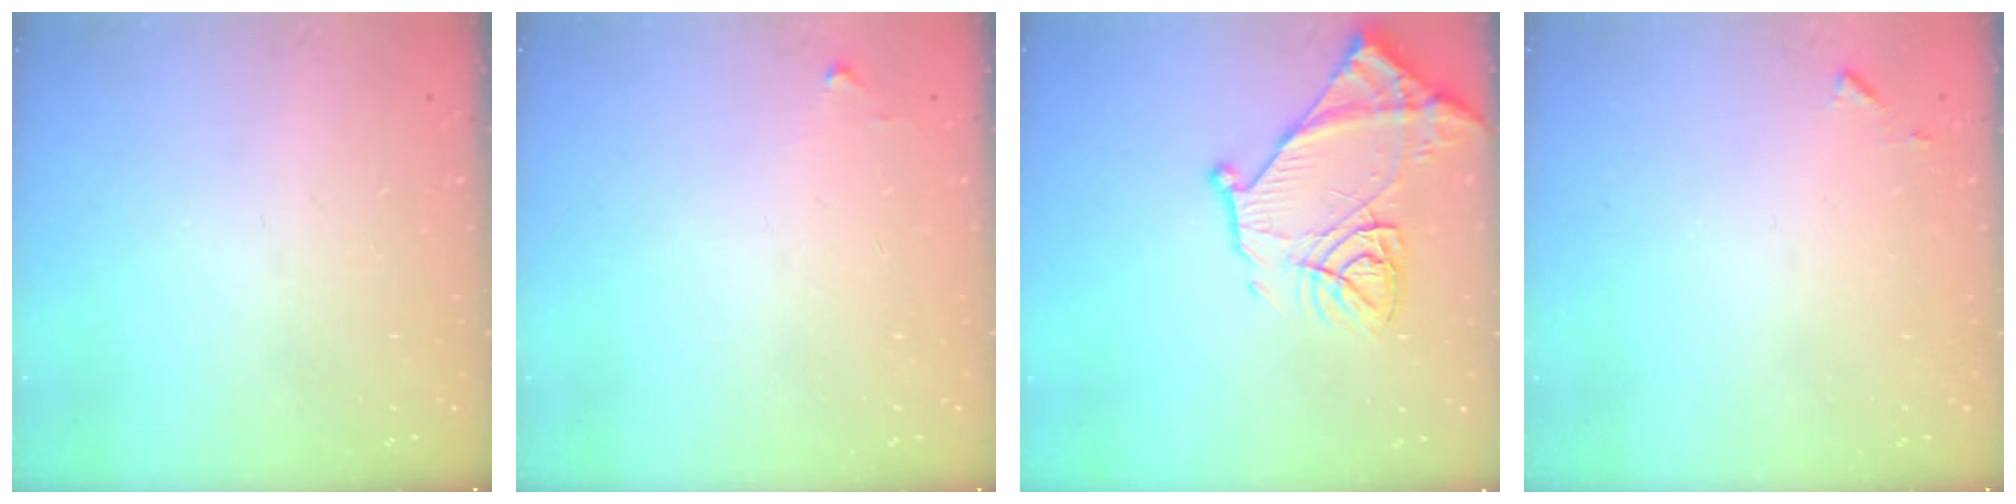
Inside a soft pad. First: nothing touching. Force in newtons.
{"total": 5.0, "press": 5.0, "slide": 0.7}
{"total": 14.6, "press": 14.6, "slide": 1.0}
{"total": 4.5, "press": 4.4, "slide": 0.4}